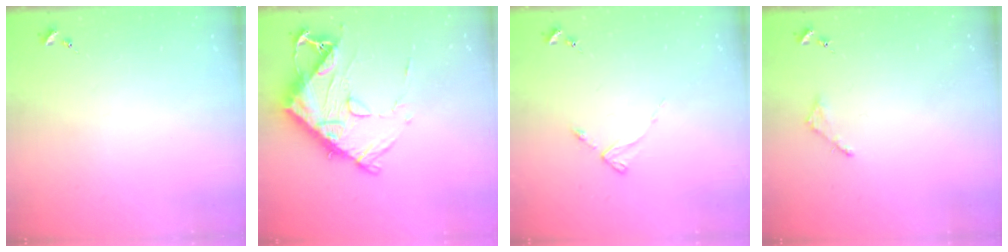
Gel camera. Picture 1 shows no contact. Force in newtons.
{"total": 15.6, "press": 15.6, "slide": 1.1}
{"total": 2.8, "press": 2.8, "slide": 0.3}
{"total": 2.8, "press": 2.7, "slide": 0.3}